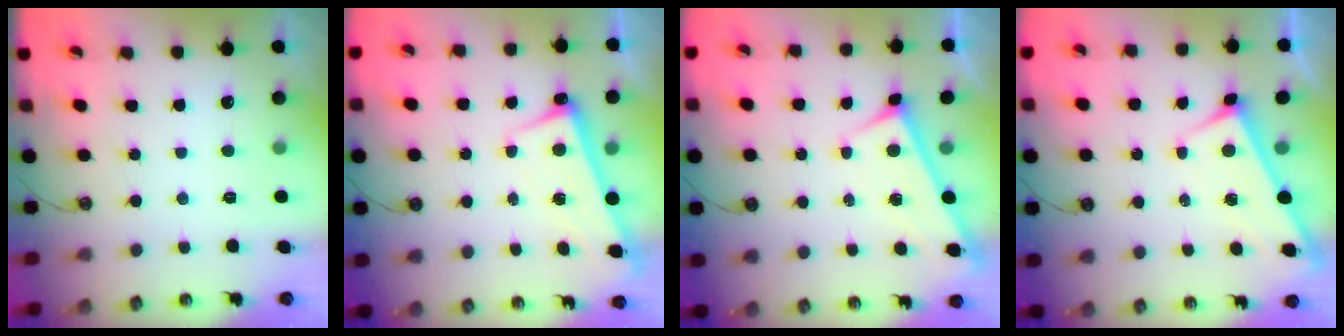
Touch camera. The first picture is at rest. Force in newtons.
{"total": 2.7, "press": 2.6, "slide": 0.8}
{"total": 3.3, "press": 3.3, "slide": 0.3}
{"total": 3.1, "press": 3.1, "slide": 0.2}